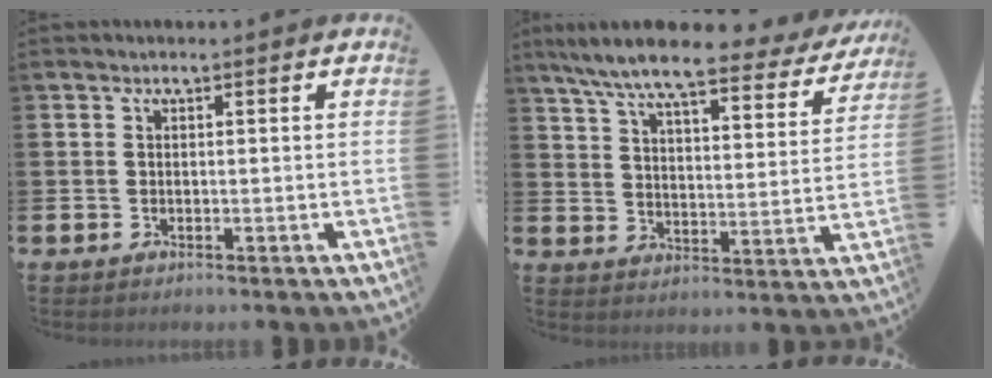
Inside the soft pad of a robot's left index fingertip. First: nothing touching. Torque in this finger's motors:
{"motor_torque": [1.15, -0.99, 0.23, 0.21]}